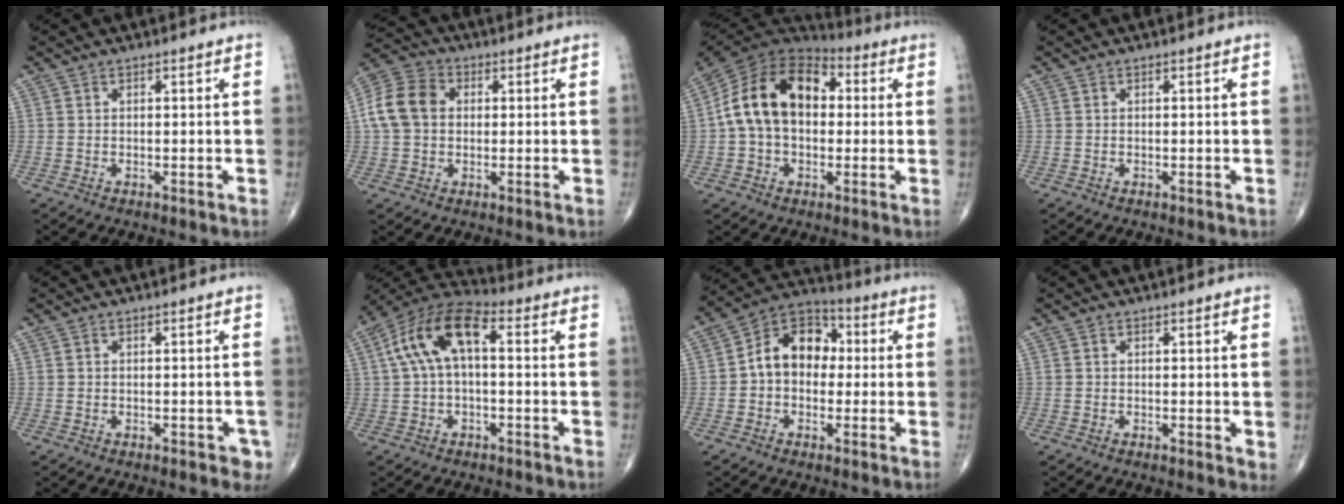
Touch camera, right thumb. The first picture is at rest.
{"total": 9.8, "force": [1.0, 7.6, 6.1], "torque": [-0.113, 0.025, 0.011]}
{"total": 17.3, "force": [1.4, 11.8, 12.5], "torque": [-0.208, 0.040, 0.015]}
{"total": 0.0}
{"total": 2.4, "force": [-1.0, 1.4, 1.7], "torque": [-0.005, 0.002, -0.011]}
{"total": 12.7, "force": [1.9, 6.3, 10.9], "torque": [-0.213, 0.042, 0.024]}
{"total": 12.1, "force": [0.6, 9.0, 8.1], "torque": [-0.100, 0.034, -0.006]}
{"total": 1.5, "force": [0.2, 0.6, 1.3], "torque": [-0.019, -0.007, -0.001]}